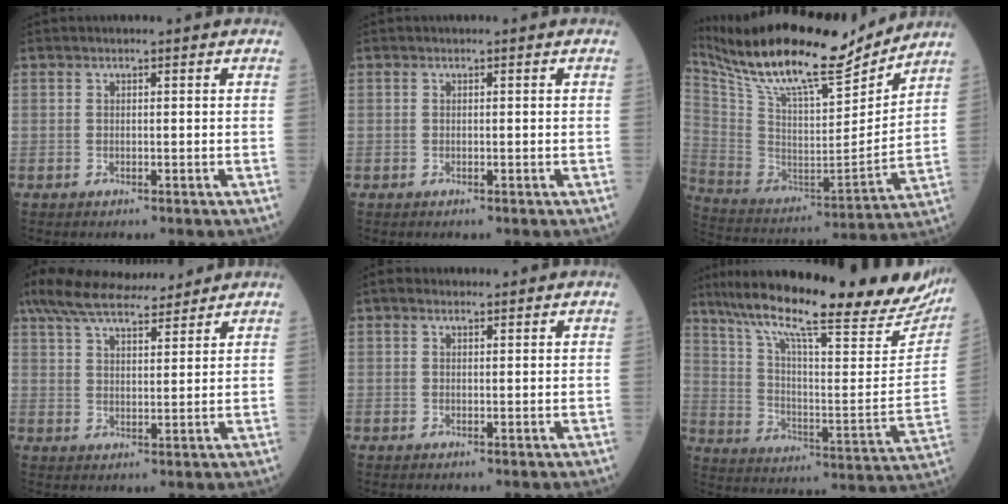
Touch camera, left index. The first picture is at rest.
{"total": 0.0}
{"total": 23.8, "force": [20.4, 3.9, 11.6], "torque": [-0.228, -0.005, 0.343]}
{"total": 14.8, "force": [12.8, 3.1, 6.8], "torque": [-0.132, 0.037, 0.211]}
{"total": 1.6, "force": [1.2, 0.7, 0.7], "torque": [-0.021, 0.015, 0.020]}
{"total": 31.5, "force": [26.0, 3.3, 17.6], "torque": [-0.279, -0.053, 0.350]}